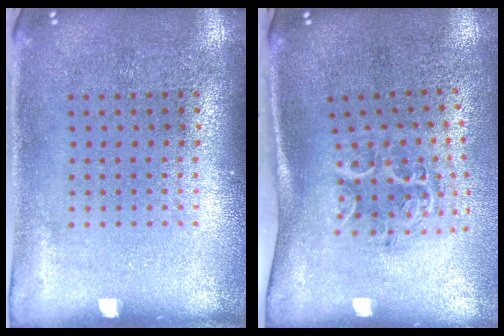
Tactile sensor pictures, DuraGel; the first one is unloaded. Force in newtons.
{"total": 1.4, "press": 1.3, "slide": 0.7}